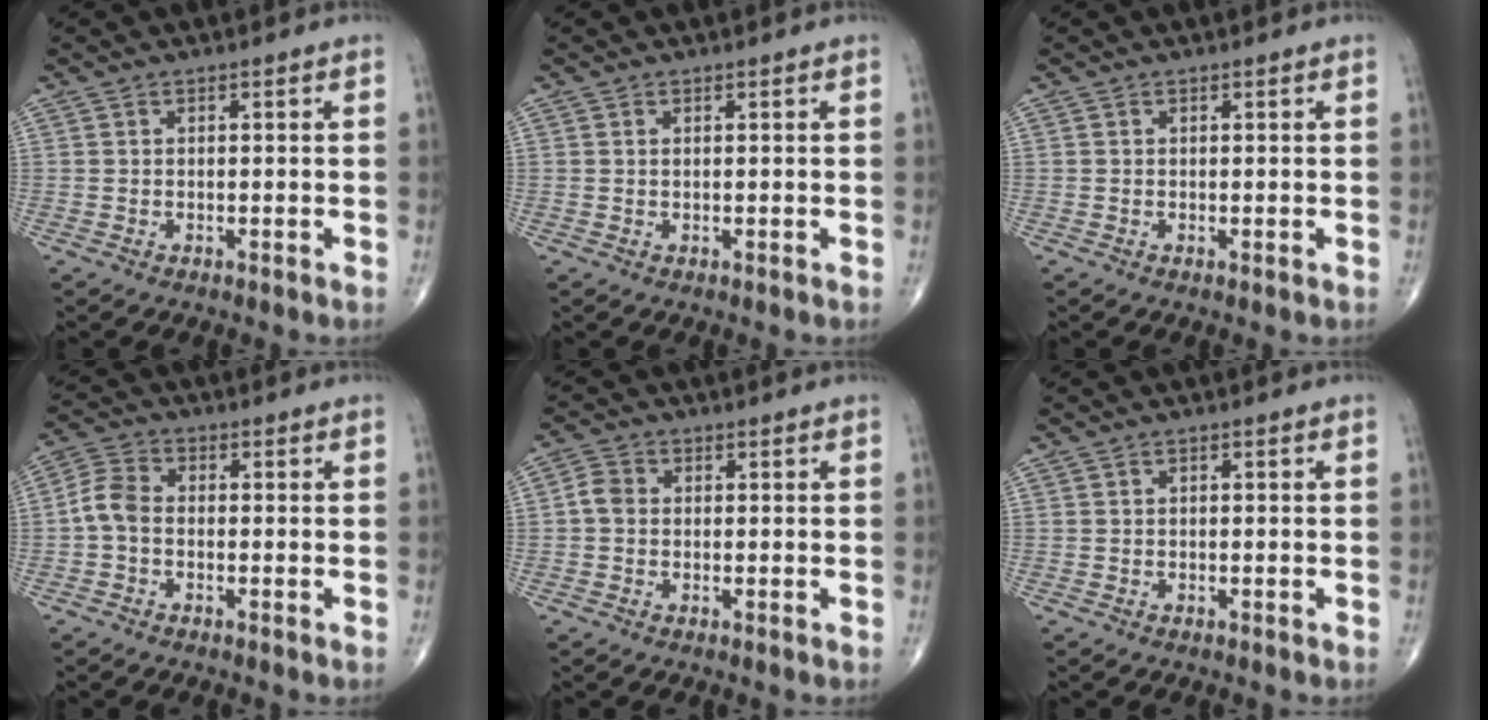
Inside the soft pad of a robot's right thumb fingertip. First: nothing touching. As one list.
[{"total": 0.0}, {"total": 0.0}, {"total": 5.0, "force": [-0.9, 3.3, 3.6], "torque": [-0.070, 0.015, -0.032]}, {"total": 2.9, "force": [-0.1, 2.4, 1.6], "torque": [-0.028, 0.010, -0.010]}, {"total": 0.0}]